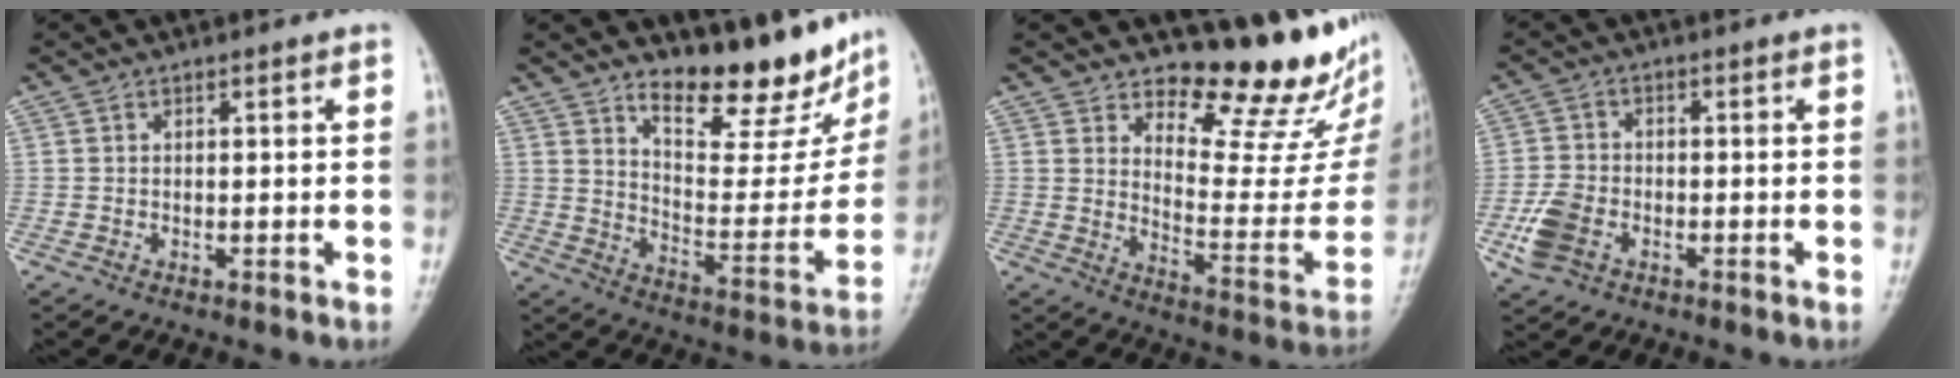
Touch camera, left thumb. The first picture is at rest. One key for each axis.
{"total": 16.6, "fx": 13.0, "fy": 5.7, "fz": 8.6, "tx": -0.070, "ty": -0.098, "tz": 0.198}
{"total": 15.4, "fx": 12.4, "fy": 4.7, "fz": 7.9, "tx": -0.058, "ty": -0.117, "tz": 0.177}
{"total": 6.4, "fx": -2.8, "fy": 4.4, "fz": 3.8, "tx": -0.083, "ty": 0.010, "tz": -0.053}